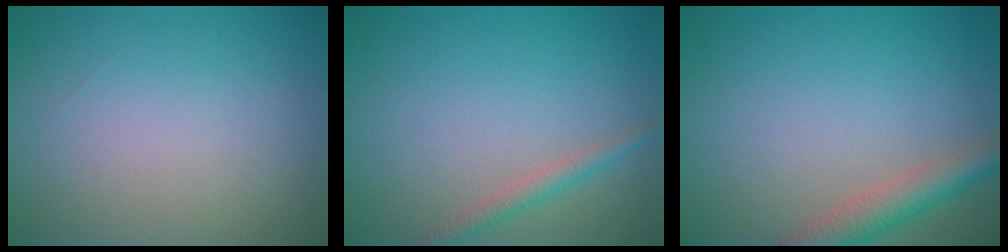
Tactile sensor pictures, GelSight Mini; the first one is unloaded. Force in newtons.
{"total": 1.6, "press": 1.6, "slide": 0.1}
{"total": 3.6, "press": 3.6, "slide": 0.3}